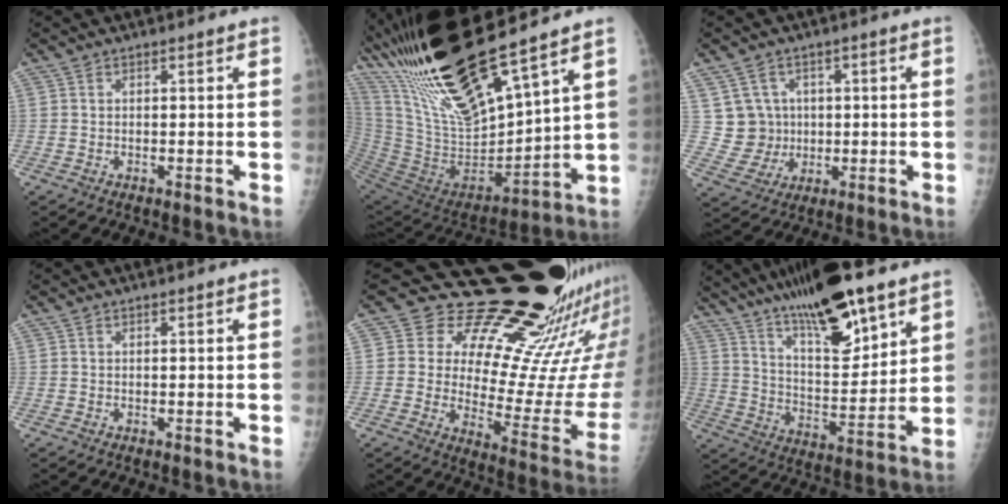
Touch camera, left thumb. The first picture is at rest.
{"total": 29.0, "force": [20.4, 6.7, 19.5], "torque": [-0.369, -0.071, 0.387]}
{"total": 7.4, "force": [1.3, 7.2, 1.2], "torque": [0.019, 0.001, 0.030]}
{"total": 0.0}
{"total": 22.2, "force": [17.2, 6.6, 12.3], "torque": [-0.124, -0.138, 0.232]}
{"total": 20.9, "force": [14.1, 4.9, 14.6], "torque": [-0.229, -0.060, 0.245]}